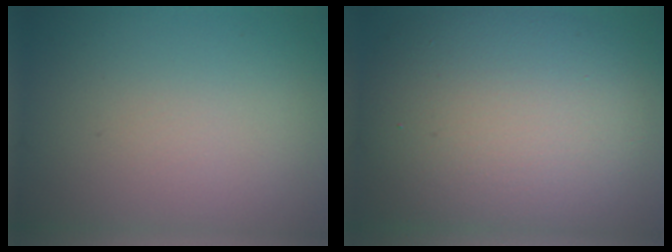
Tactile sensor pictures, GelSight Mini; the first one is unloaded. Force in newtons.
{"total": 12.0, "press": 12.0, "slide": 0.2}